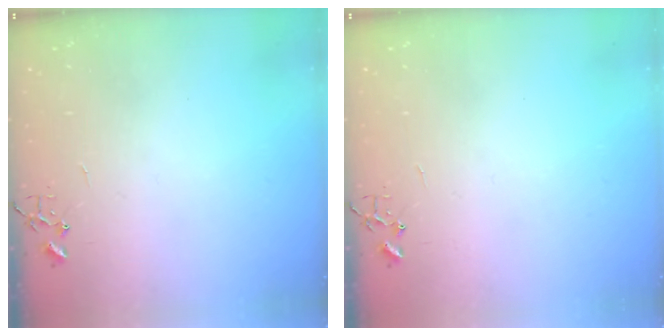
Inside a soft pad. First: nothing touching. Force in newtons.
{"total": 0.0}